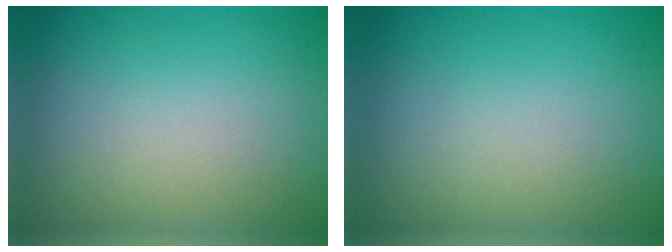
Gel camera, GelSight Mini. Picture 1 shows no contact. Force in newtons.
{"total": 0.0}